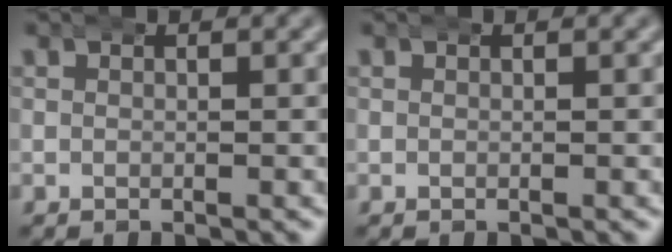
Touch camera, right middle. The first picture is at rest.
{"total": 0.0}